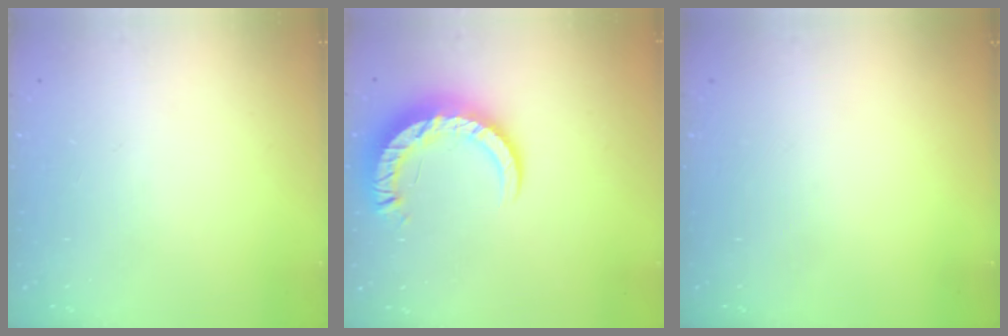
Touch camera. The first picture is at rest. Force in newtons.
{"total": 10.7, "press": 10.6, "slide": 1.1}
{"total": 0.0}